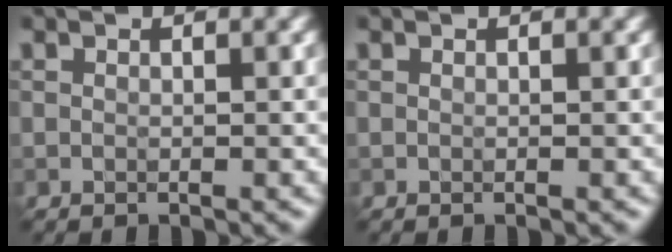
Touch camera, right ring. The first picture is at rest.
{"total": 0.0}